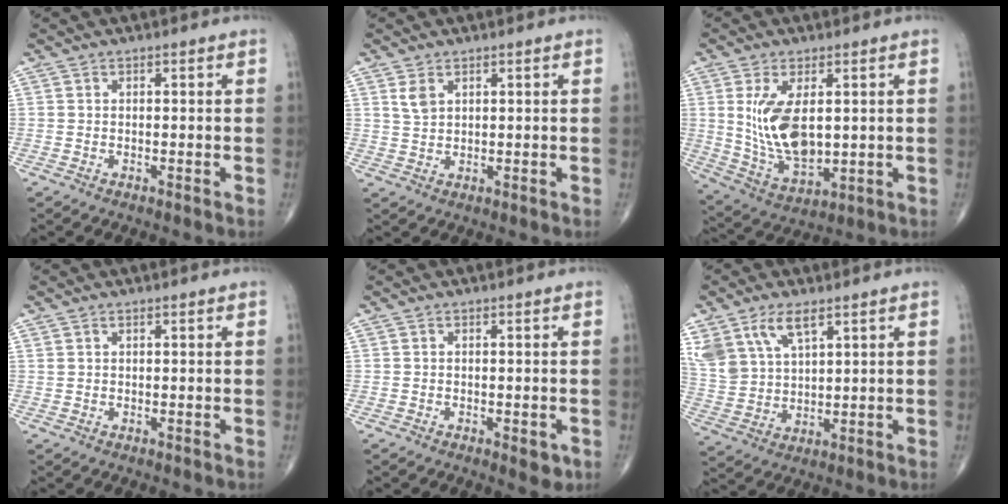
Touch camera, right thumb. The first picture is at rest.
{"total": 2.7, "force": [1.4, 1.6, 1.7], "torque": [-0.029, -0.004, 0.034]}
{"total": 12.8, "force": [2.0, 6.6, 10.8], "torque": [-0.195, -0.020, 0.055]}
{"total": 0.8, "force": [0.5, 0.4, 0.4], "torque": [-0.007, 0.004, 0.011]}
{"total": 2.8, "force": [-1.0, 1.3, 2.3], "torque": [-0.020, -0.003, -0.009]}
{"total": 12.0, "force": [6.7, 6.5, 7.6], "torque": [-0.153, -0.015, 0.143]}